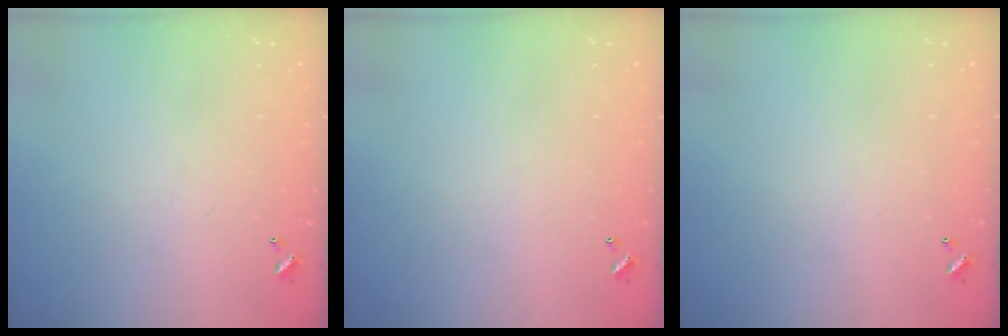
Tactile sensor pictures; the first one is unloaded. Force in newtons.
{"total": 0.0}
{"total": 0.0}